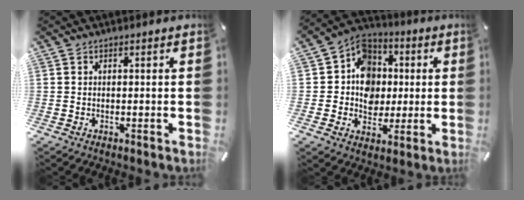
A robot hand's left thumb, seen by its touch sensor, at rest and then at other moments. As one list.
[{"total": 11.5, "force": [-0.4, 10.8, 4.1], "torque": [-0.056, 0.005, -0.002]}]